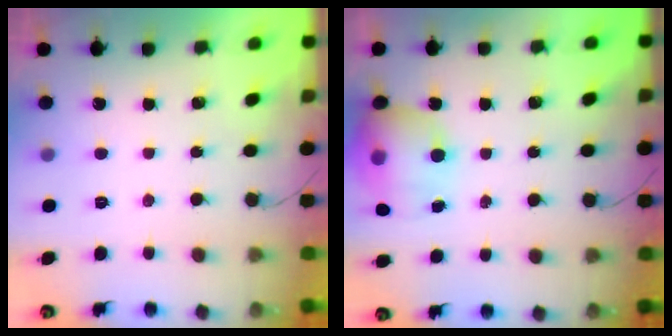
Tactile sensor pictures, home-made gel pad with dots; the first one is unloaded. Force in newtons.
{"total": 14.5, "press": 14.2, "slide": 3.3}